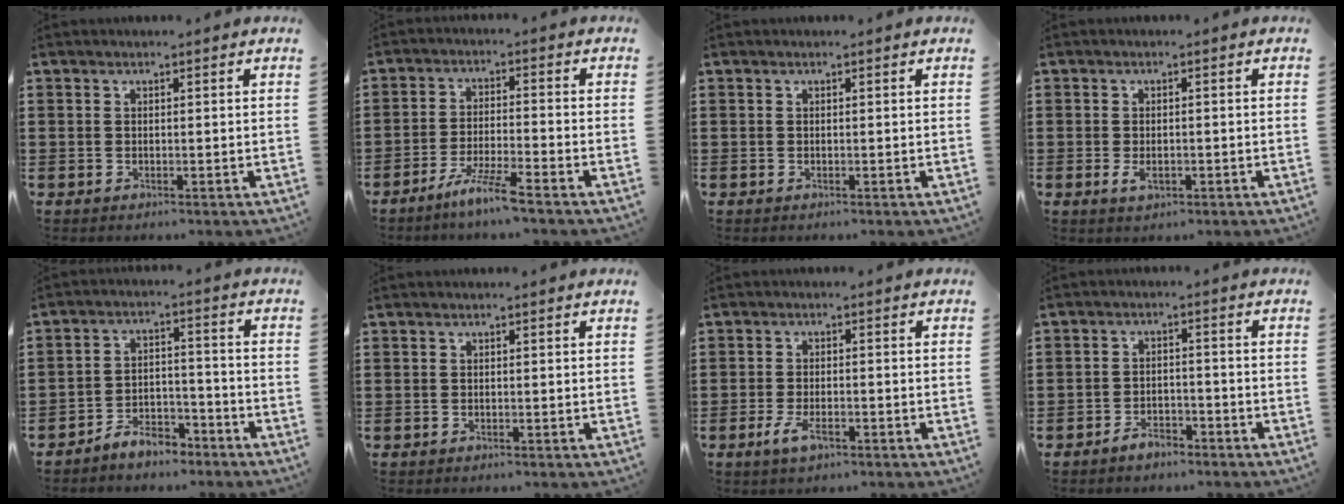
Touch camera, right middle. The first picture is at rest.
{"total": 5.8, "force": [-4.7, -0.2, 3.3], "torque": [-0.073, -0.013, -0.089]}
{"total": 0.0}
{"total": 2.2, "force": [-0.7, 1.2, 1.7], "torque": [-0.033, -0.006, -0.017]}
{"total": 5.4, "force": [-5.1, 1.4, 0.9], "torque": [-0.013, 0.014, -0.103]}
{"total": 0.0}
{"total": 3.7, "force": [-1.8, 1.5, 2.9], "torque": [-0.069, -0.005, -0.039]}
{"total": 3.2, "force": [-2.9, 1.2, 0.5], "torque": [-0.013, 0.007, -0.059]}